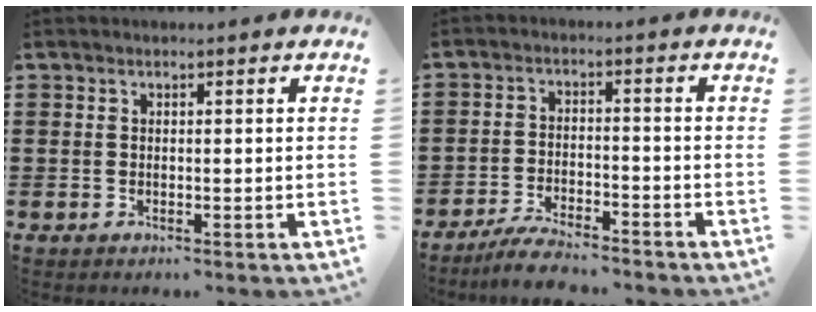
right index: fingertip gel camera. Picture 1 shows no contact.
{"total": 4.7, "force": [-4.4, 0.2, 1.4], "torque": [-0.033, -0.001, -0.088]}